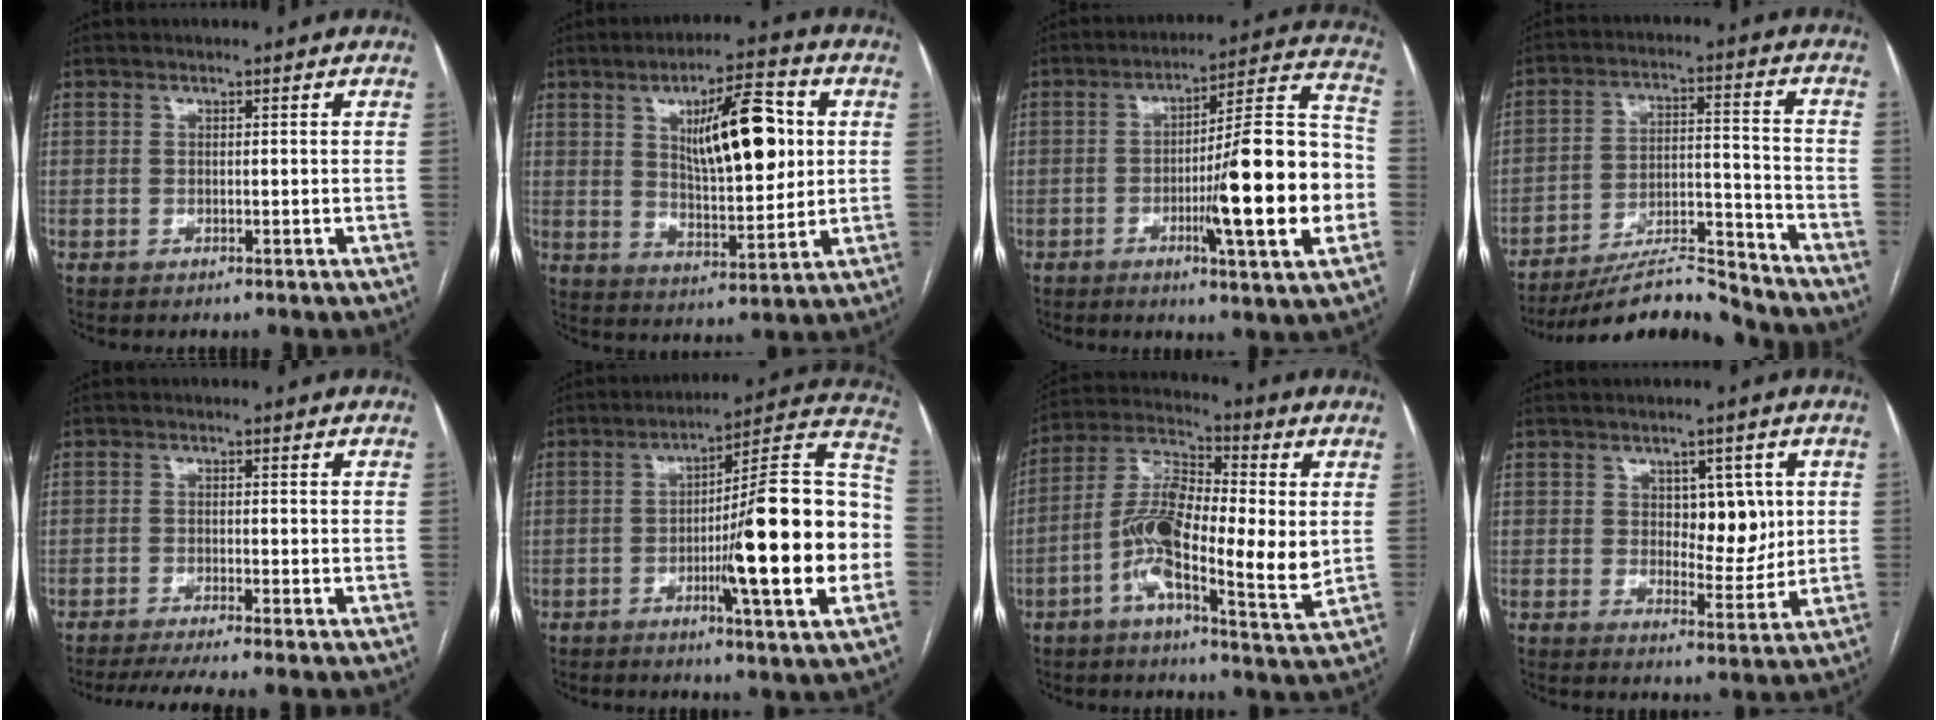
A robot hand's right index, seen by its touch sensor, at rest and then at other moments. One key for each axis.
{"total": 13.8, "fx": 3.5, "fy": 3.9, "fz": 12.8, "tx": -0.204, "ty": 0.009, "tz": 0.059}
{"total": 18.2, "fx": -4.1, "fy": 0.8, "fz": 17.7, "tx": -0.255, "ty": 0.005, "tz": -0.059}
{"total": 12.6, "fx": -12.2, "fy": 0.3, "fz": 3.0, "tx": -0.047, "ty": 0.031, "tz": -0.212}
{"total": 6.2, "fx": -5.2, "fy": -1.0, "fz": 3.2, "tx": -0.045, "ty": -0.014, "tz": -0.084}
{"total": 20.9, "fx": -4.1, "fy": 1.0, "fz": 20.5, "tx": -0.259, "ty": 0.015, "tz": -0.059}
{"total": 15.5, "fx": -1.3, "fy": 4.2, "fz": 14.9, "tx": -0.281, "ty": 0.014, "tz": -0.032}
{"total": 6.5, "fx": 1.6, "fy": 3.4, "fz": 5.3, "tx": -0.067, "ty": 0.004, "tz": 0.029}